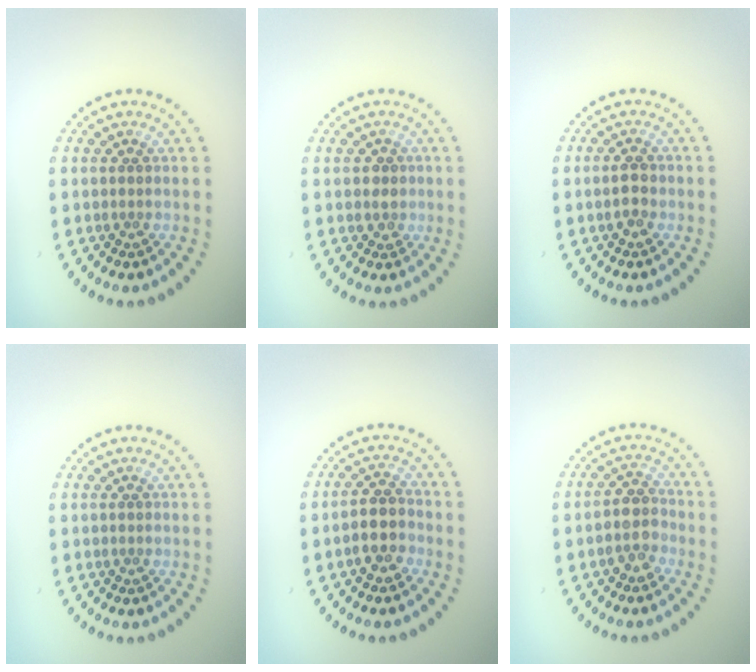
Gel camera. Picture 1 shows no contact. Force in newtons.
{"total": 1.2, "press": 0.9, "slide": 0.7}
{"total": 1.8, "press": 1.8, "slide": 0.2}
{"total": 0.0}
{"total": 2.9, "press": 2.7, "slide": 1.2}
{"total": 2.5, "press": 2.2, "slide": 1.0}